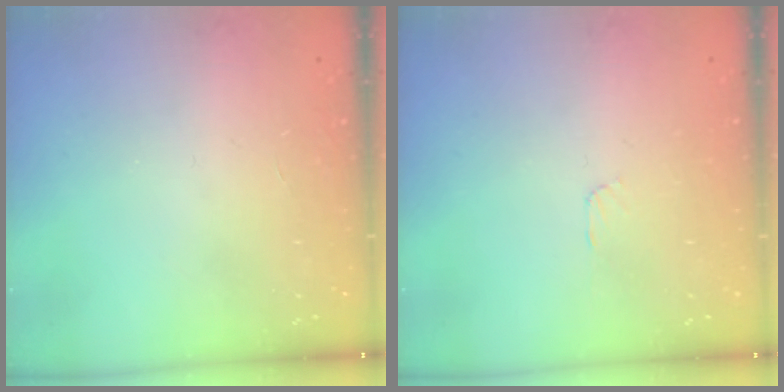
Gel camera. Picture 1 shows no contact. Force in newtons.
{"total": 2.9, "press": 2.9, "slide": 0.4}